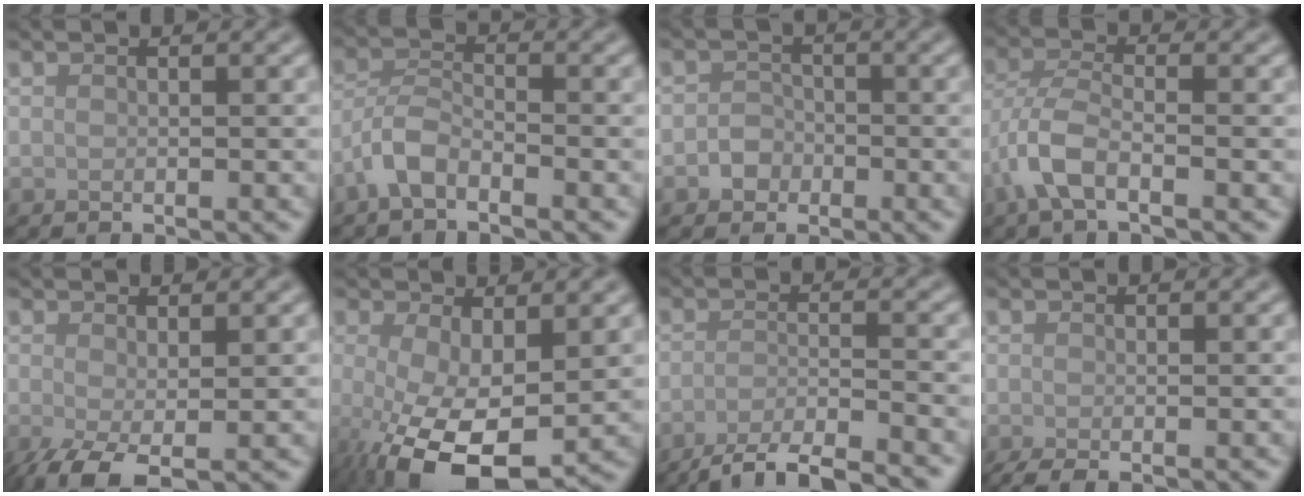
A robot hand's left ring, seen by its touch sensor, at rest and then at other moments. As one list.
[{"total": 2.9, "force": [-2.0, 1.1, 1.8], "torque": [-0.039, 0.009, -0.048]}, {"total": 1.8, "force": [-0.7, 1.6, 0.4], "torque": [0.002, 0.005, -0.016]}, {"total": 4.3, "force": [-1.9, 1.6, 3.5], "torque": [-0.080, 0.006, -0.048]}, {"total": 3.7, "force": [-1.2, 1.3, 3.2], "torque": [-0.071, -0.011, -0.025]}, {"total": 10.3, "force": [-2.8, 4.3, 8.9], "torque": [-0.172, -0.028, -0.038]}, {"total": 5.5, "force": [-4.5, 1.0, 3.0], "torque": [-0.046, -0.004, -0.082]}, {"total": 1.5, "force": [-0.9, 0.4, 1.2], "torque": [-0.025, -0.010, -0.017]}]